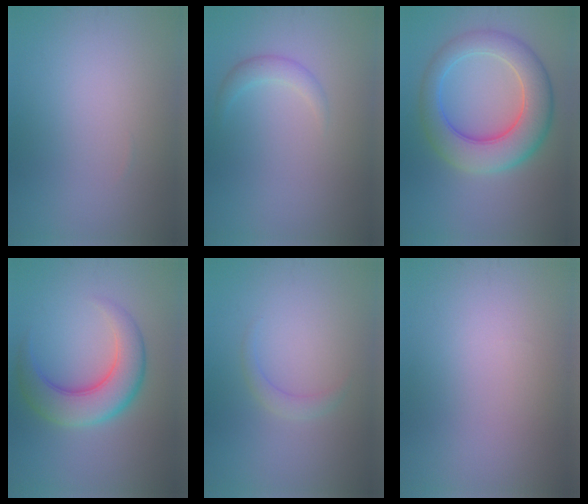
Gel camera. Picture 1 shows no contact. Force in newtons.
{"total": 1.5, "press": 1.5, "slide": 0.0}
{"total": 7.7, "press": 7.7, "slide": 0.4}
{"total": 6.1, "press": 6.1, "slide": 0.1}
{"total": 1.2, "press": 1.2, "slide": 0.1}
{"total": 0.0}